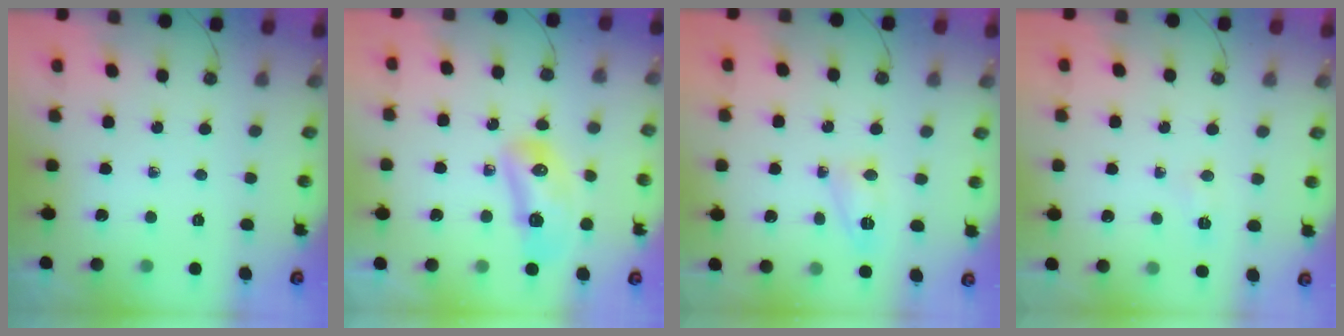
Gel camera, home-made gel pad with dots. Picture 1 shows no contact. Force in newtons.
{"total": 9.5, "press": 9.4, "slide": 1.2}
{"total": 6.0, "press": 6.0, "slide": 0.3}
{"total": 2.9, "press": 2.9, "slide": 0.3}